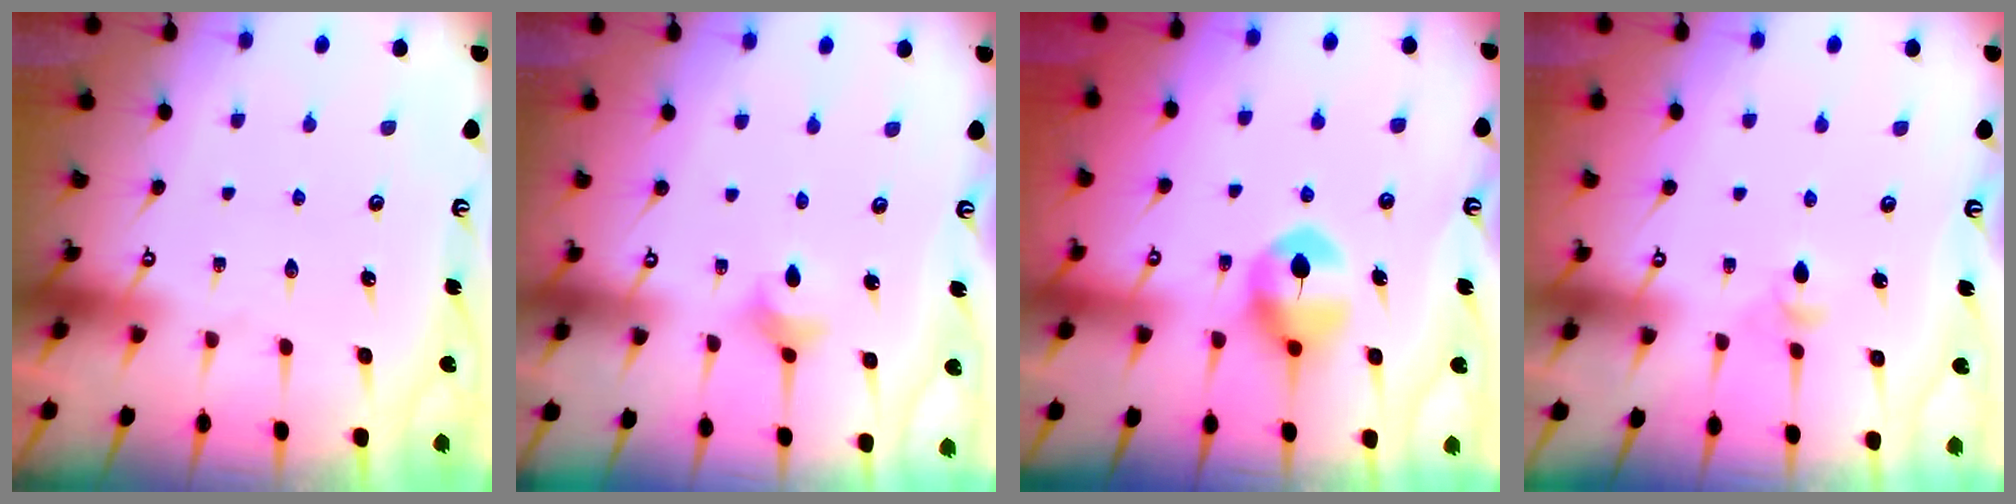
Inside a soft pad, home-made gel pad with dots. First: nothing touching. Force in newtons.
{"total": 4.5, "press": 4.5, "slide": 0.6}
{"total": 8.9, "press": 8.9, "slide": 0.3}
{"total": 3.6, "press": 3.5, "slide": 0.8}